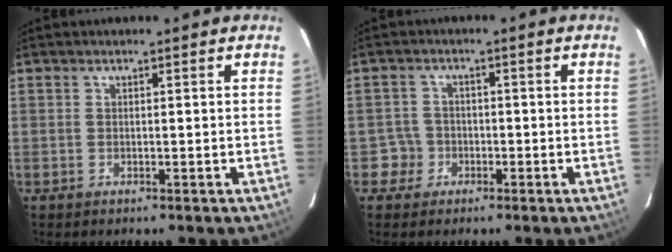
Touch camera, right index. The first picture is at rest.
{"total": 3.6, "force": [-1.4, 3.3, -0.3], "torque": [0.012, 0.023, -0.023]}